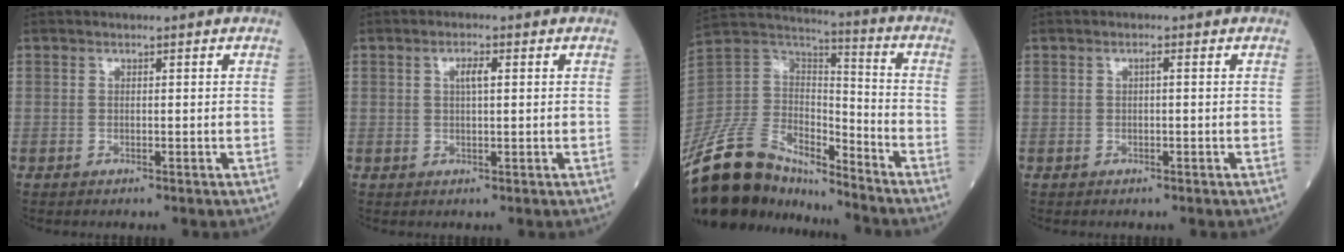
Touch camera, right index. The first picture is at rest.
{"total": 2.2, "force": [0.7, 0.5, 2.1], "torque": [-0.040, 0.001, 0.011]}
{"total": 20.5, "force": [-17.4, 6.8, 8.6], "torque": [-0.196, 0.025, -0.326]}
{"total": 0.6, "force": [0.1, 0.0, 0.6], "torque": [-0.011, 0.002, 0.000]}